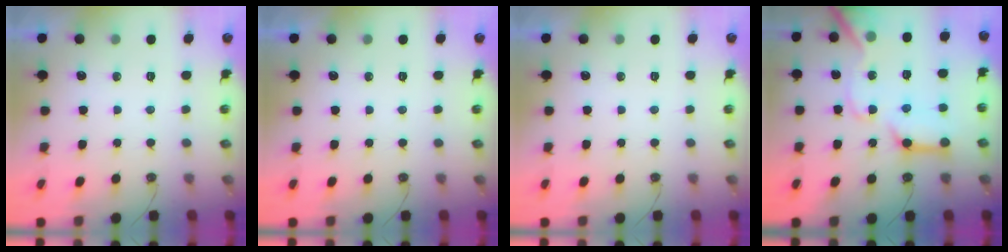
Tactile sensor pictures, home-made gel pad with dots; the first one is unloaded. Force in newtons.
{"total": 0.0}
{"total": 0.0}
{"total": 18.4, "press": 18.2, "slide": 2.0}